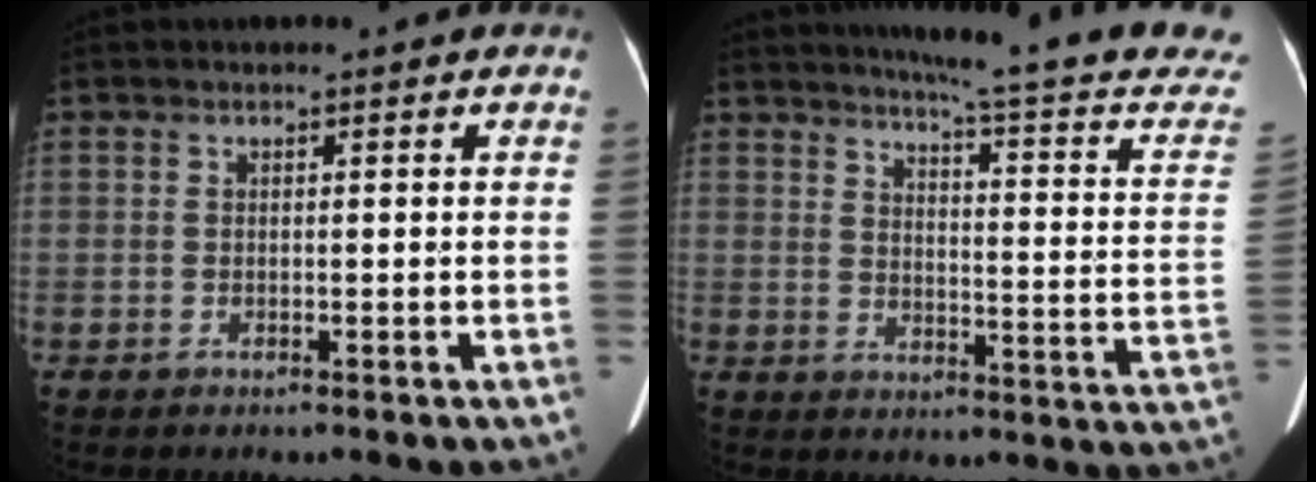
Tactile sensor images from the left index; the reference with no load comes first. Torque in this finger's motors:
{"motor_torque": [0.32, -0.86, -0.01, 0.01]}